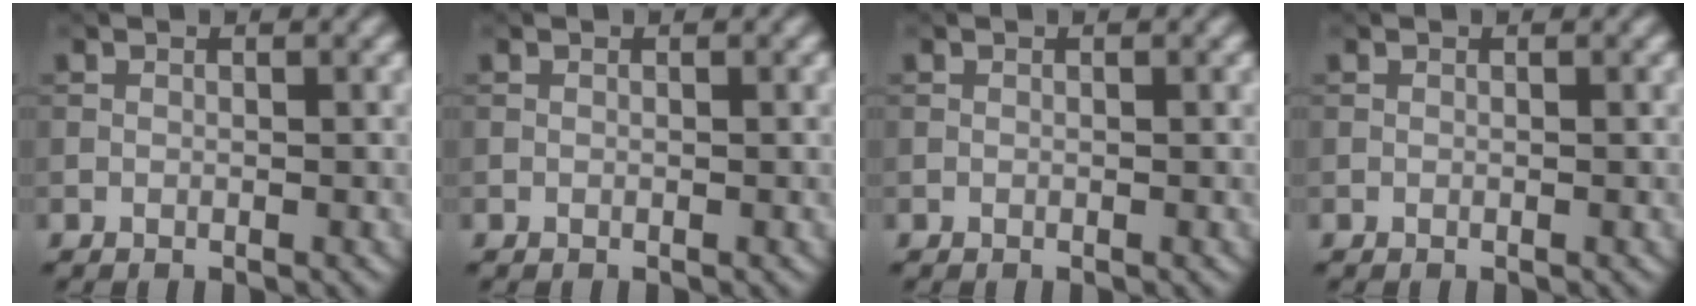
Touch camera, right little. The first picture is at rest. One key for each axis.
{"total": 0.0}
{"total": 0.0}
{"total": 0.0}